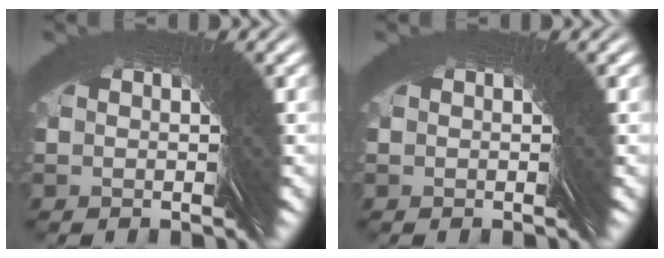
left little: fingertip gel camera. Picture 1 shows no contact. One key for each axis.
{"total": 0.0}